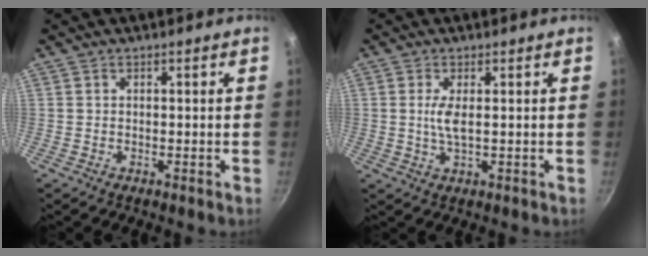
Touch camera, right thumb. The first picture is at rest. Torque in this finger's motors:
{"motor_torque": [0.96, 0.62, 0.65, -0.44, 0.25]}